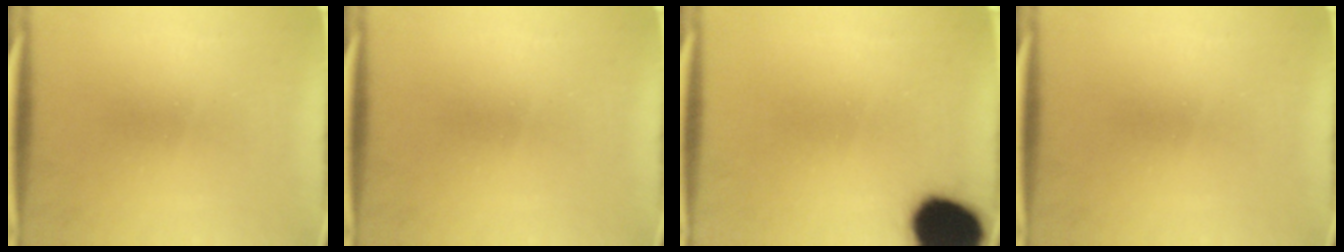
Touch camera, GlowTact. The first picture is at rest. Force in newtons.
{"total": 0.0}
{"total": 18.4}
{"total": 0.0}